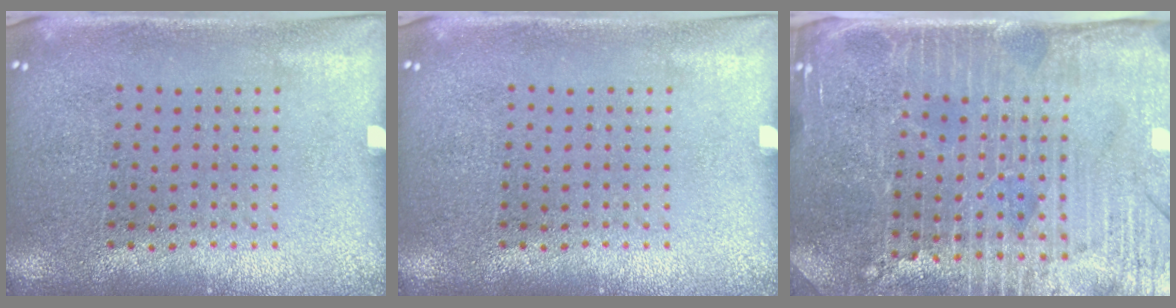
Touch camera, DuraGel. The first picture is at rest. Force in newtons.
{"total": 0.0}
{"total": 4.4, "press": 4.1, "slide": 1.8}